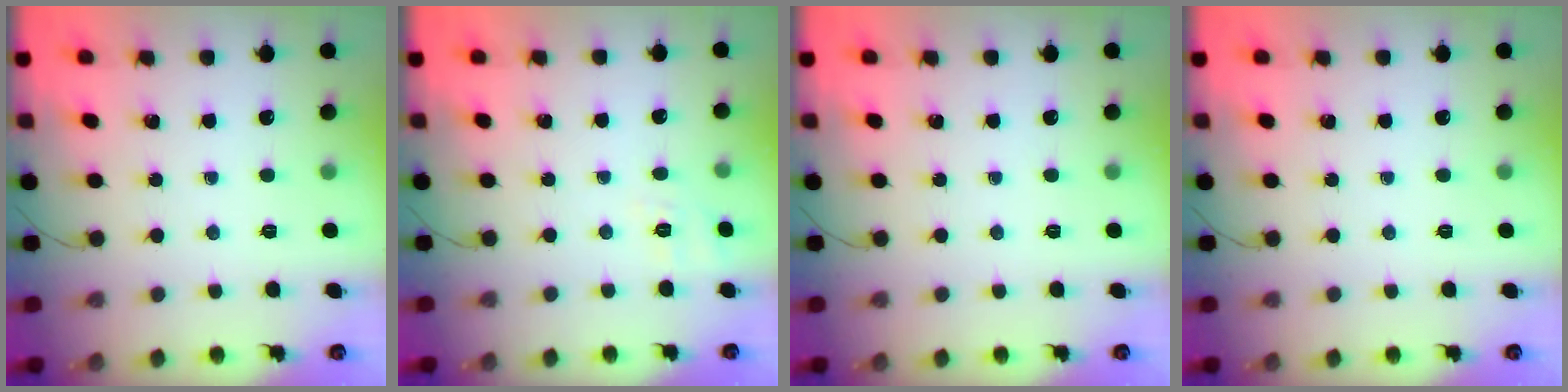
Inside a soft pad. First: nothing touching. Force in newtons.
{"total": 7.5, "press": 7.2, "slide": 2.2}
{"total": 0.0}
{"total": 0.0}